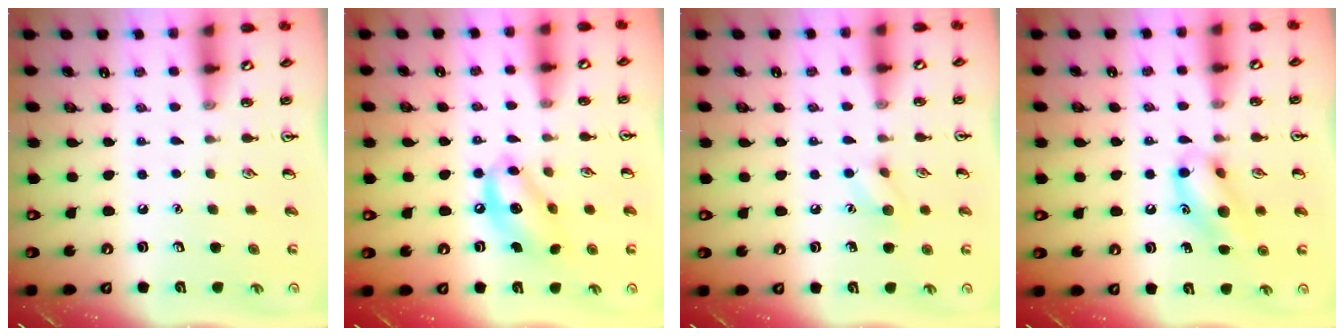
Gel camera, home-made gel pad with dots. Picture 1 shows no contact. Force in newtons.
{"total": 11.2, "press": 10.9, "slide": 2.5}
{"total": 6.0, "press": 5.9, "slide": 1.1}
{"total": 11.1, "press": 10.9, "slide": 1.9}